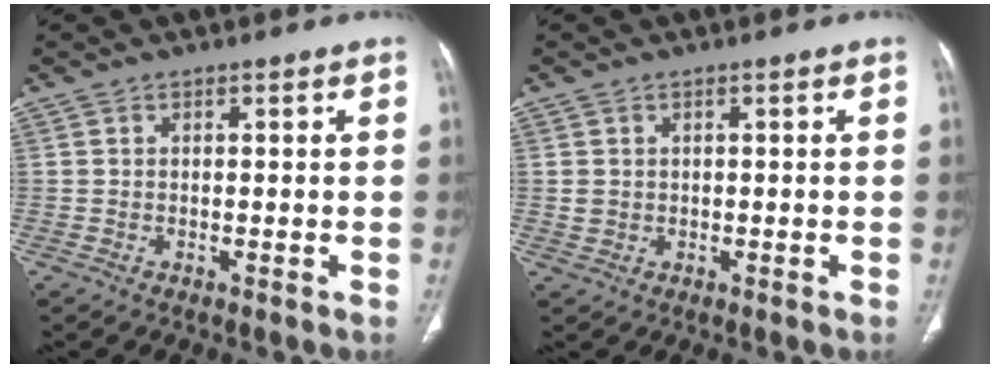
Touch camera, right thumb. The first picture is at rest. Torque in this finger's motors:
{"motor_torque": [-0.27, -0.26, -0.17, 0.10, -0.05]}